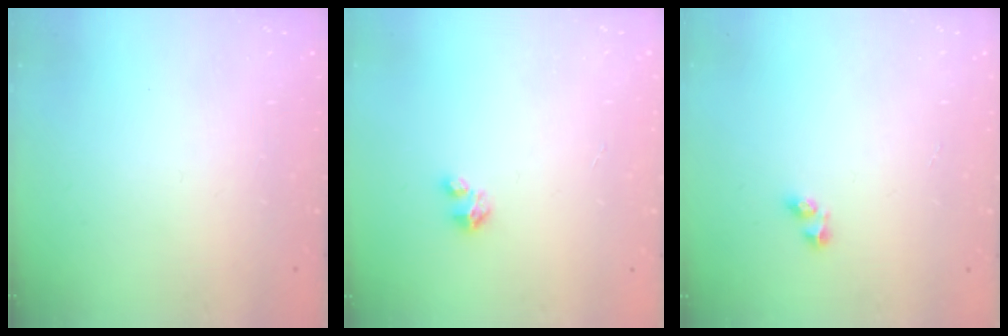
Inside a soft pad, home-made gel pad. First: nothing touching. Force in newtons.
{"total": 1.6, "press": 1.6, "slide": 0.2}
{"total": 2.5, "press": 2.2, "slide": 1.3}